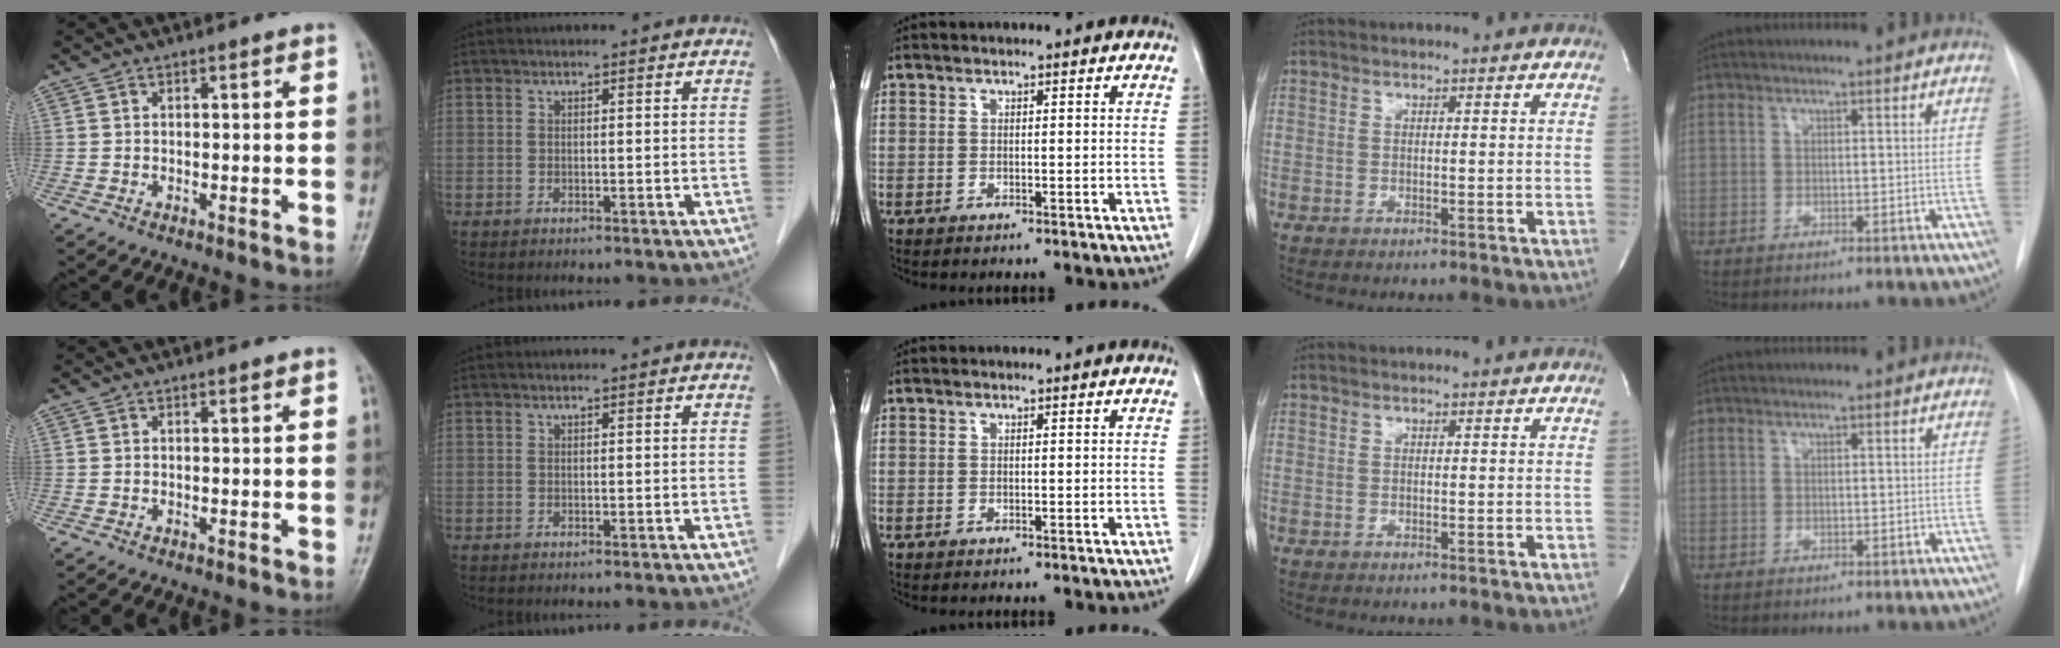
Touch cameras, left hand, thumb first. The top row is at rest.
{}